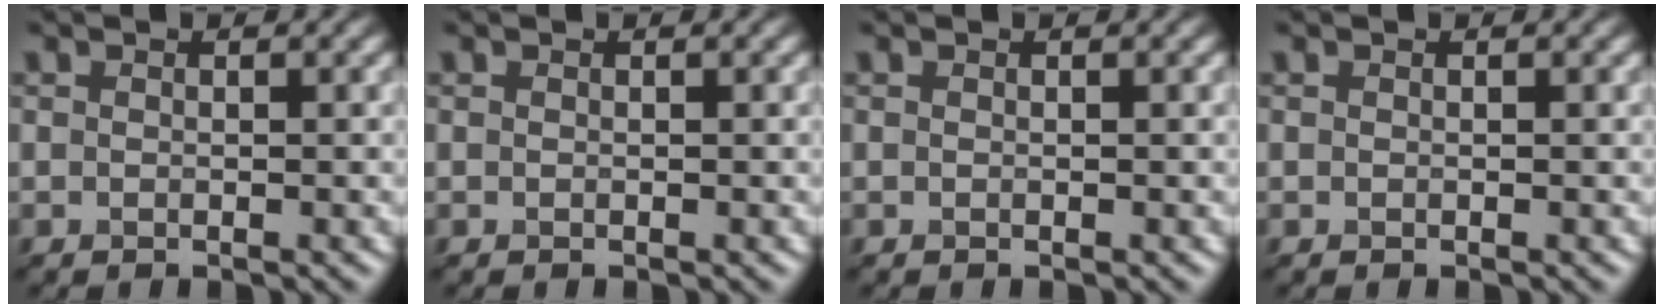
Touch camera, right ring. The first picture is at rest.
{"total": 0.0}
{"total": 0.0}
{"total": 0.0}